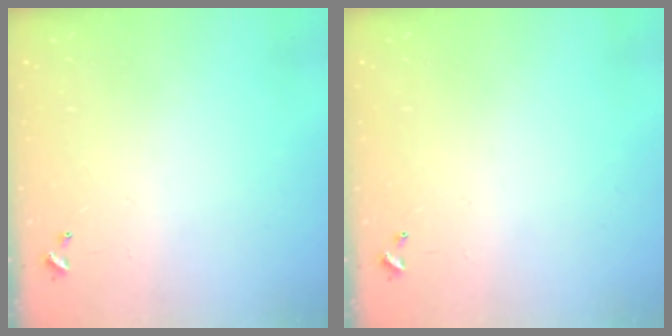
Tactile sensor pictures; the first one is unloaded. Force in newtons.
{"total": 0.0}